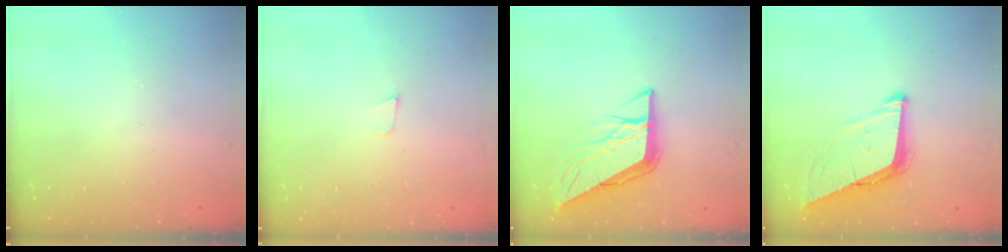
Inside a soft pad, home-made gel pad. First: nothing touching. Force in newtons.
{"total": 3.3, "press": 2.0, "slide": 2.6}
{"total": 9.2, "press": 9.1, "slide": 0.8}
{"total": 8.7, "press": 8.4, "slide": 2.4}